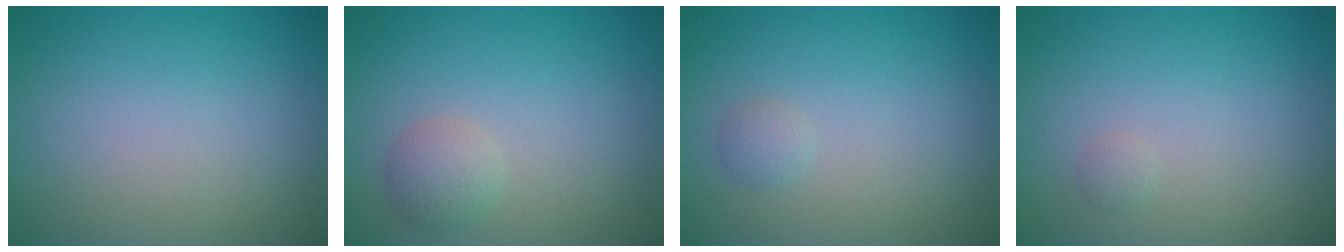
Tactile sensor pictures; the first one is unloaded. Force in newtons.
{"total": 2.0, "press": 2.0, "slide": 0.1}
{"total": 0.9, "press": 0.9, "slide": 0.0}
{"total": 0.6, "press": 0.6, "slide": 0.1}